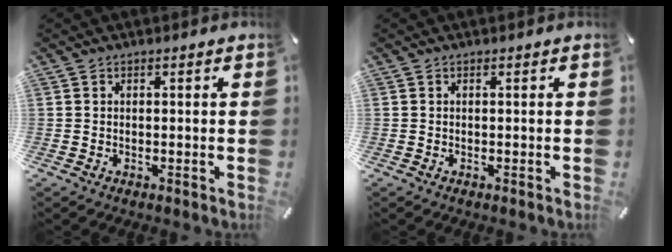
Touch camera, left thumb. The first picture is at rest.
{"total": 0.0}